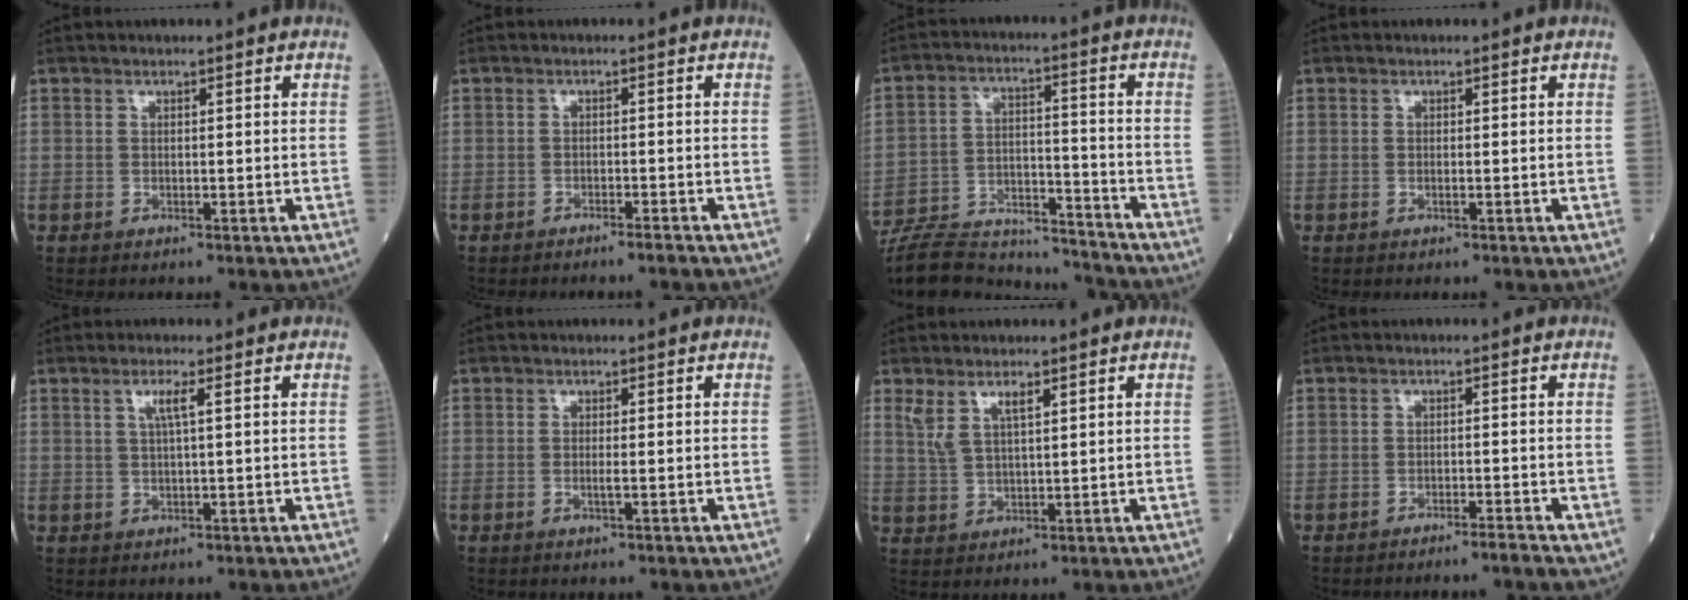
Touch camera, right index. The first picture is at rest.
{"total": 2.1, "force": [-1.9, -0.4, 0.9], "torque": [-0.013, 0.002, -0.024]}
{"total": 18.1, "force": [-17.5, 2.8, 3.8], "torque": [-0.086, 0.013, -0.271]}
{"total": 0.0}
{"total": 2.3, "force": [0.9, -0.3, 2.1], "torque": [-0.045, 0.003, 0.019]}
{"total": 0.9, "force": [-0.2, -0.2, 0.9], "torque": [-0.020, -0.001, -0.003]}
{"total": 3.7, "force": [2.3, 0.9, 2.8], "torque": [-0.067, 0.011, 0.054]}
{"total": 2.4, "force": [-2.1, -0.5, 0.9], "torque": [-0.013, 0.001, -0.028]}